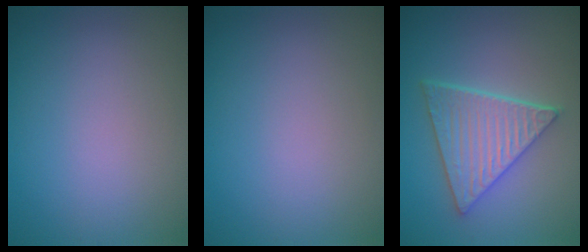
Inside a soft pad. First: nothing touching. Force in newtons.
{"total": 0.0}
{"total": 5.5, "press": 4.5, "slide": 3.2}